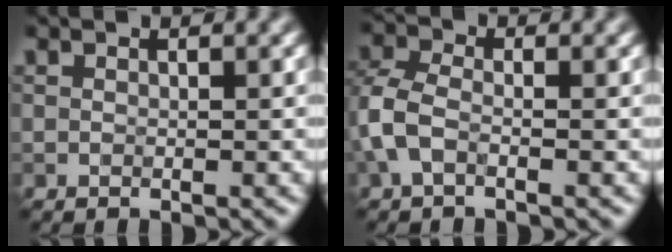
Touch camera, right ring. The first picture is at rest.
{"total": 3.1, "force": [-1.0, 1.8, 2.3], "torque": [-0.060, 0.006, -0.031]}